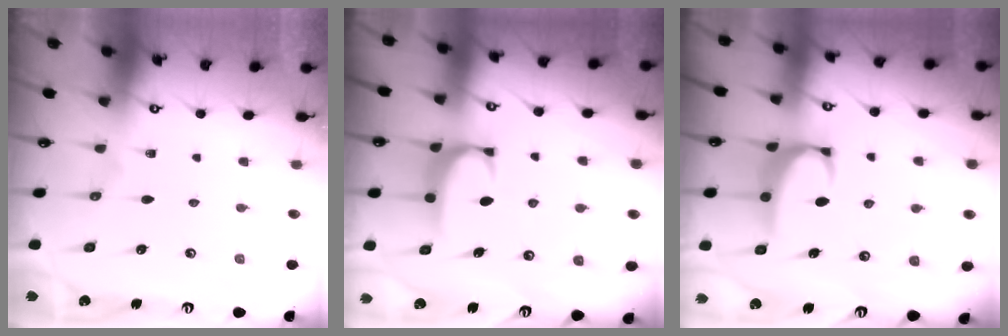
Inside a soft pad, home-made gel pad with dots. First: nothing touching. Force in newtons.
{"total": 1.8, "press": 1.8, "slide": 0.5}
{"total": 3.4, "press": 3.4, "slide": 0.6}